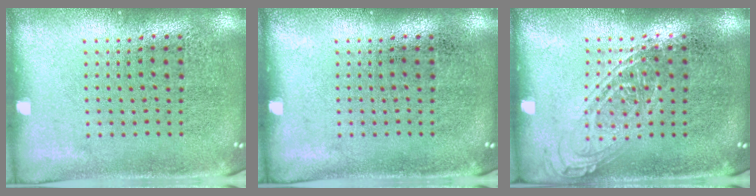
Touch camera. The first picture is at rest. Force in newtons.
{"total": 0.0}
{"total": 1.0, "press": 1.0, "slide": 0.1}